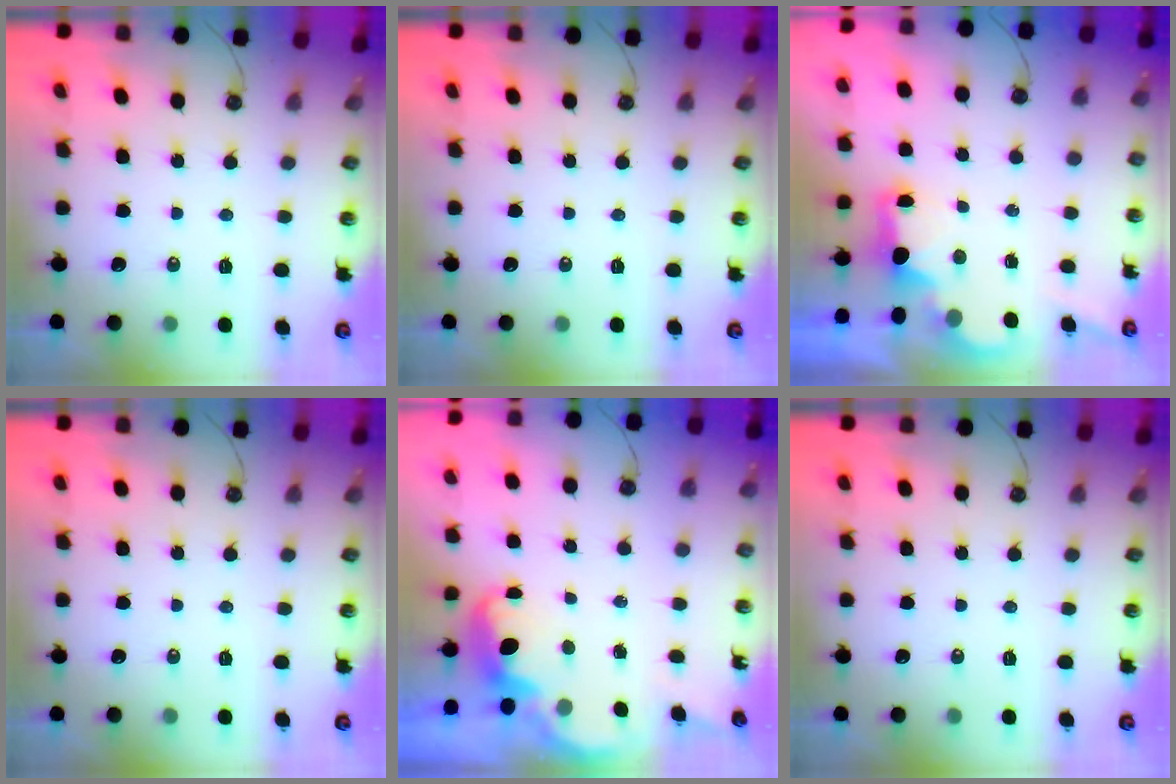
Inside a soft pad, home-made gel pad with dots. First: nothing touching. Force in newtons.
{"total": 0.0}
{"total": 2.5, "press": 2.3, "slide": 0.8}
{"total": 0.0}
{"total": 2.7, "press": 2.7, "slide": 0.7}
{"total": 0.0}